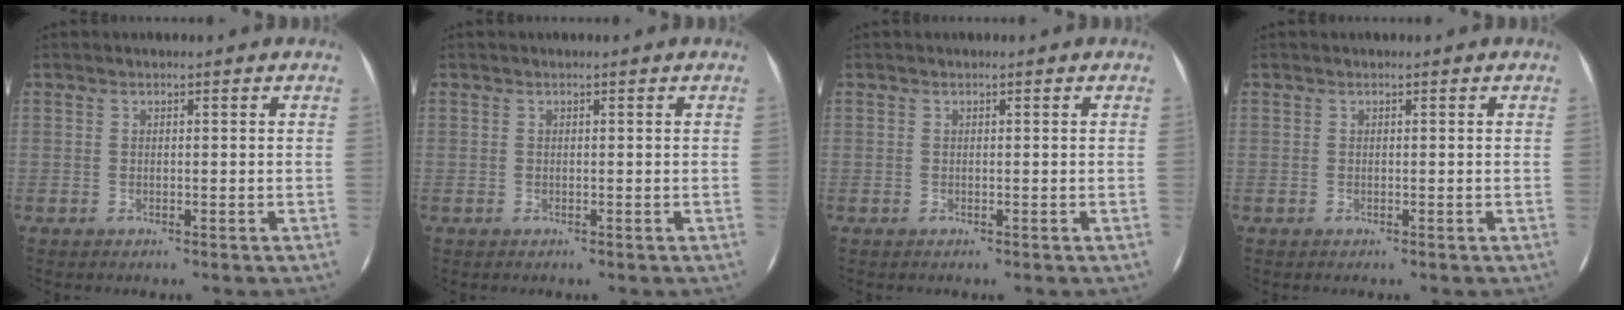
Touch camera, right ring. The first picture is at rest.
{"total": 0.0}
{"total": 0.0}
{"total": 0.0}